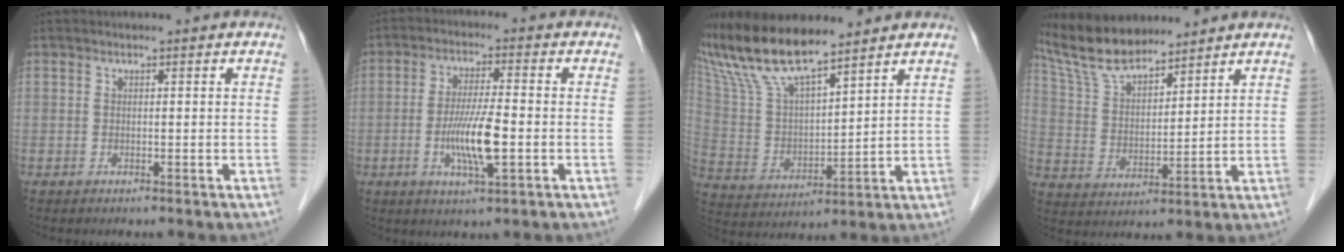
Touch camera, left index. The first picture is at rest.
{"total": 7.7, "force": [-2.0, 0.7, 7.4], "torque": [-0.144, -0.009, -0.041]}
{"total": 15.2, "force": [12.8, 2.4, 7.8], "torque": [-0.171, 0.012, 0.253]}
{"total": 10.4, "force": [9.5, 2.3, 3.6], "torque": [-0.085, 0.020, 0.185]}